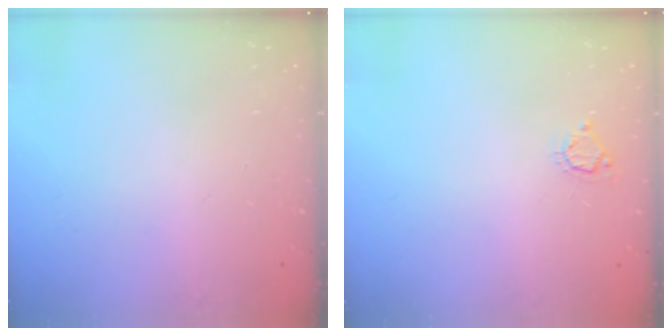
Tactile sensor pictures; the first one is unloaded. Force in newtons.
{"total": 4.6, "press": 4.6, "slide": 0.4}